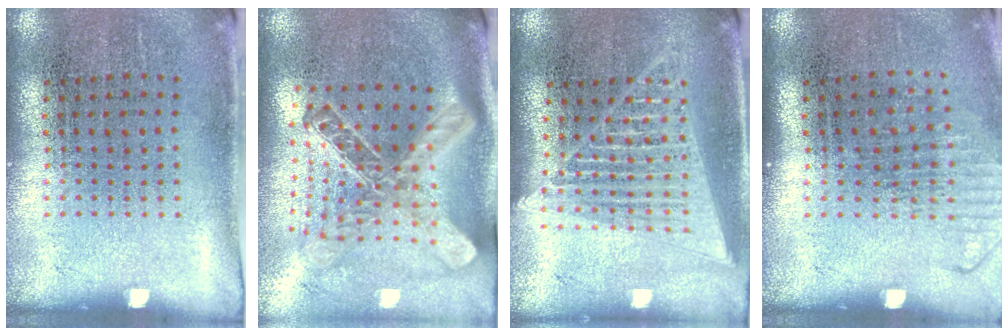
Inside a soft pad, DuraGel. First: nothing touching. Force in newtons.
{"total": 2.8, "press": 2.0, "slide": 1.9}
{"total": 1.8, "press": 1.6, "slide": 0.8}
{"total": 1.3, "press": 1.0, "slide": 0.7}